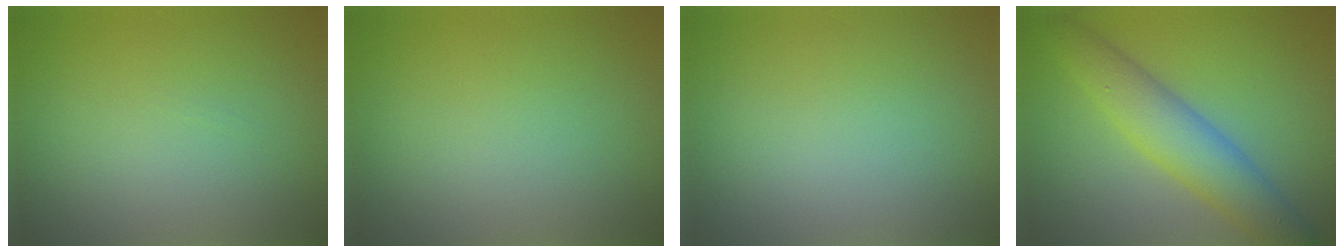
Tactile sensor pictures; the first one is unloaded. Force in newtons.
{"total": 0.0}
{"total": 0.0}
{"total": 5.9, "press": 5.9, "slide": 0.2}